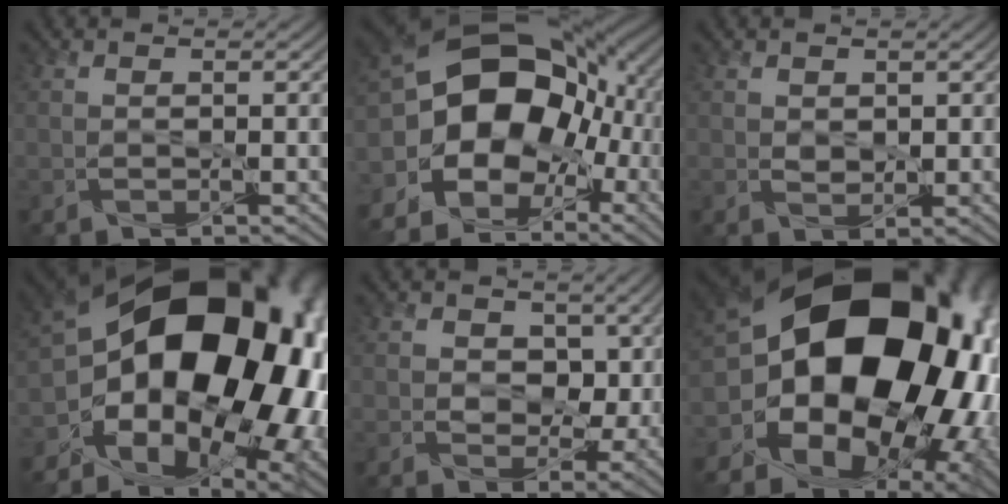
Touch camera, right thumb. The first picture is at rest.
{"total": 20.7, "force": [0.4, 15.6, 13.6], "torque": [-0.259, 0.012, -0.003]}
{"total": 2.2, "force": [0.7, 1.6, 1.3], "torque": [-0.040, -0.002, 0.008]}
{"total": 20.9, "force": [-0.8, 13.6, 15.8], "torque": [-0.274, -0.029, 0.013]}
{"total": 9.3, "force": [0.9, 6.4, 6.7], "torque": [-0.118, -0.015, 0.010]}
{"total": 22.0, "force": [1.7, 15.5, 15.6], "torque": [-0.295, -0.020, 0.044]}